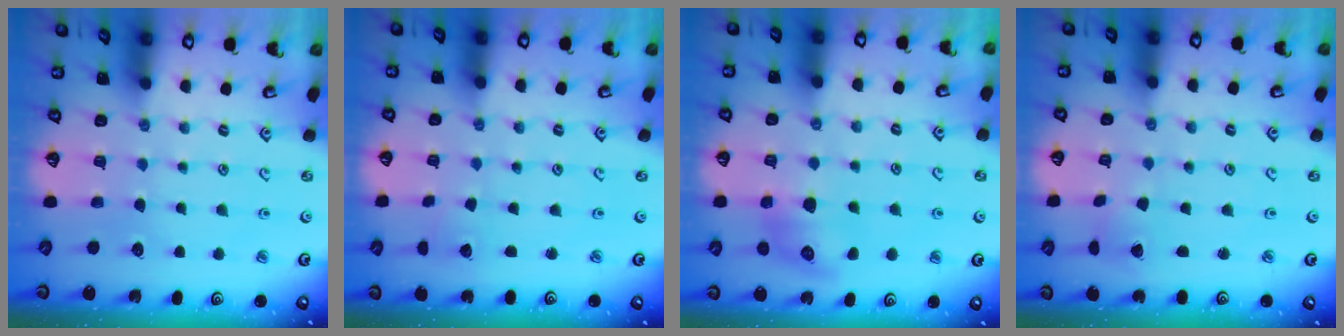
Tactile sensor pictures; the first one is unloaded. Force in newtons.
{"total": 1.8, "press": 1.8, "slide": 0.1}
{"total": 9.5, "press": 9.5, "slide": 0.1}
{"total": 1.2, "press": 1.2, "slide": 0.1}